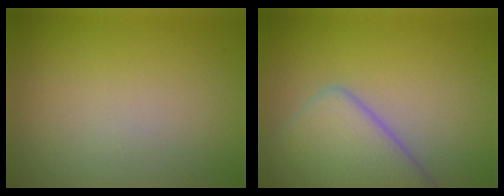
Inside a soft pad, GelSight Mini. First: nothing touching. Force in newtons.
{"total": 6.1, "press": 6.1, "slide": 0.3}